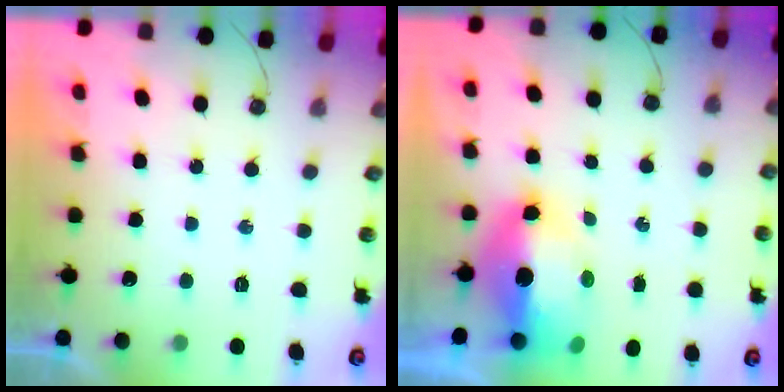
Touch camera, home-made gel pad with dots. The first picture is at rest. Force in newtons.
{"total": 11.2, "press": 11.1, "slide": 1.5}